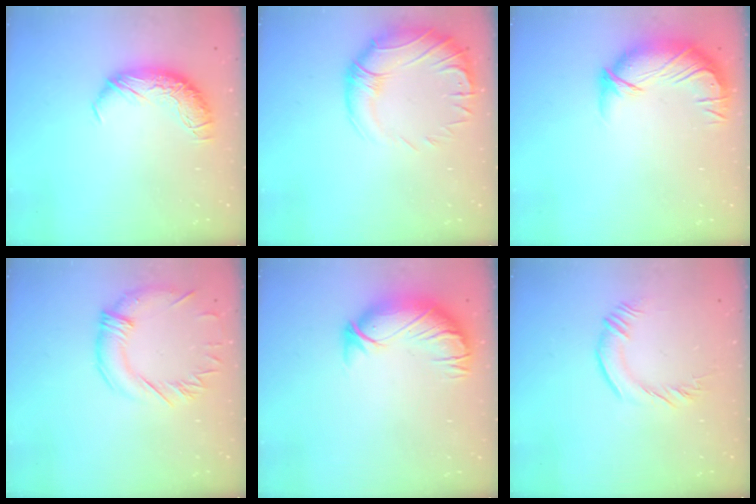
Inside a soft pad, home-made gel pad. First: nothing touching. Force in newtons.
{"total": 3.8, "press": 1.6, "slide": 3.4}
{"total": 3.1, "press": 2.2, "slide": 2.1}
{"total": 1.4, "press": 0.9, "slide": 1.1}
{"total": 3.0, "press": 0.4, "slide": 2.9}
{"total": 0.9, "press": 0.6, "slide": 0.7}